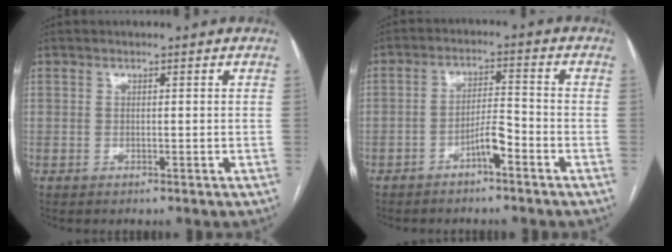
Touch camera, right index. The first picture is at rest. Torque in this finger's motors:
{"motor_torque": [0.83, -0.23, 0.32, 0.08]}